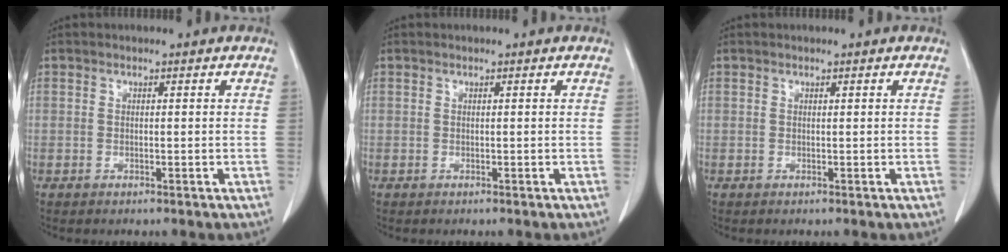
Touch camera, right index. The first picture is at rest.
{"total": 0.0}
{"total": 0.0}